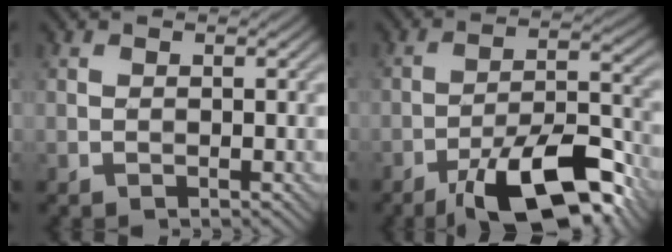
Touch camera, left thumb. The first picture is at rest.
{"total": 14.0, "force": [-9.1, 4.1, 9.8], "torque": [-0.162, 0.005, -0.160]}